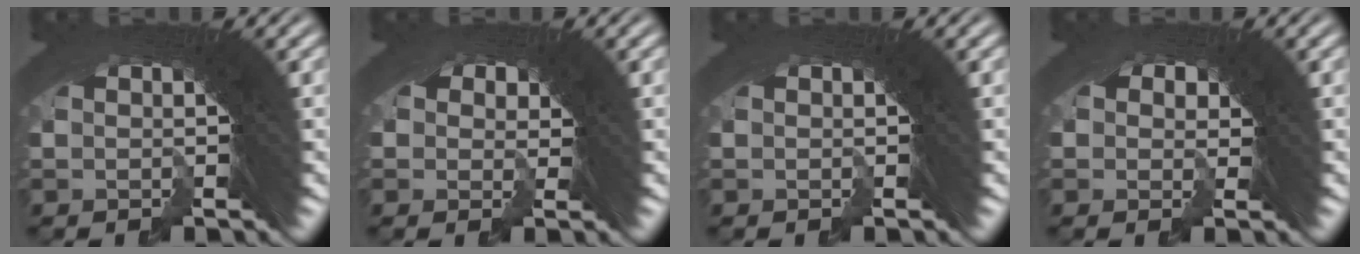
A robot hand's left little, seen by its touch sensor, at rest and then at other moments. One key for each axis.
{"total": 3.4, "fx": -1.4, "fy": 3.1, "fz": 0.0, "tx": -0.015, "ty": -0.029, "tz": -0.012}
{"total": 0.0}
{"total": 3.1, "fx": -1.3, "fy": 2.8, "fz": -0.2, "tx": -0.006, "ty": -0.022, "tz": -0.015}